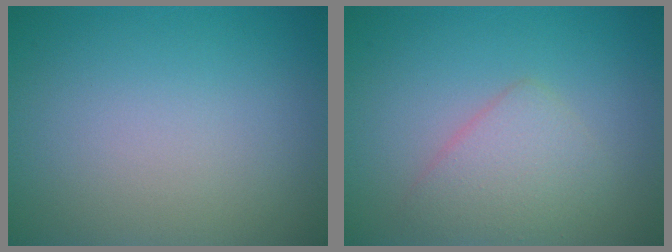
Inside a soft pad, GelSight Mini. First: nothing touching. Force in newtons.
{"total": 2.8, "press": 2.8, "slide": 0.1}